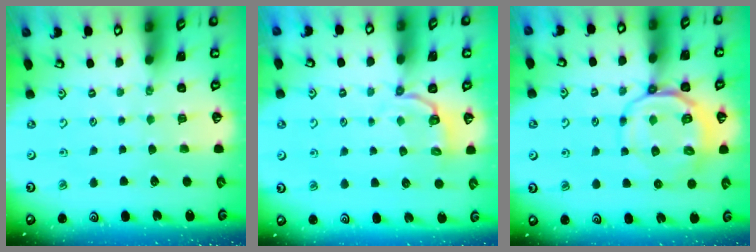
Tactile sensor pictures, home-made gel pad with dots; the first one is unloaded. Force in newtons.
{"total": 3.1, "press": 1.6, "slide": 2.6}
{"total": 11.9, "press": 11.7, "slide": 2.4}